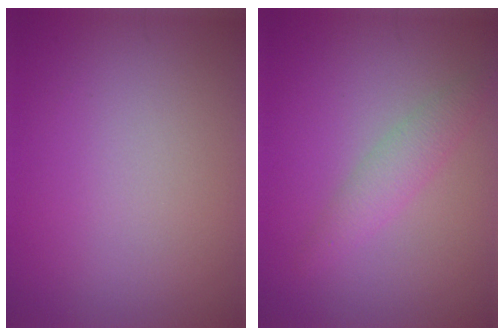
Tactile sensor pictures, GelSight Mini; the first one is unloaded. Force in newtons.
{"total": 2.2, "press": 2.2, "slide": 0.2}